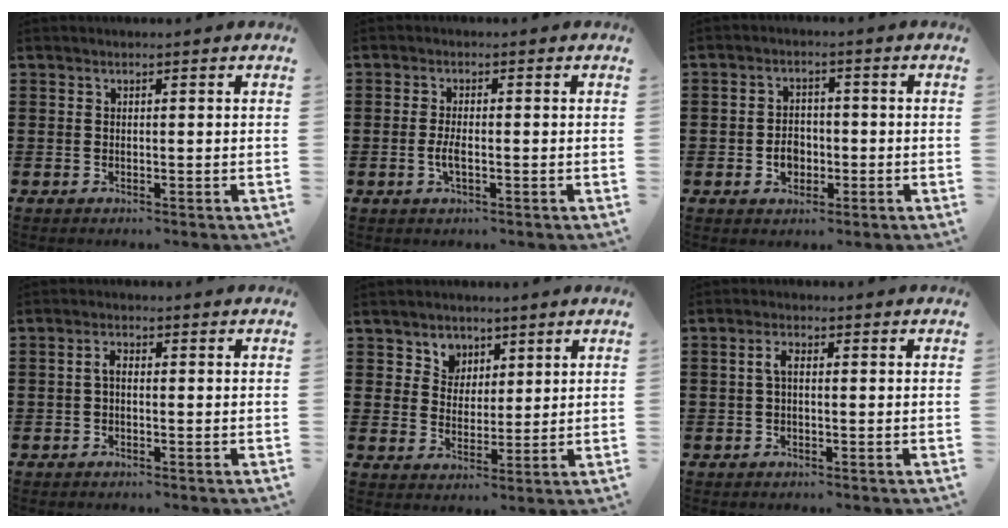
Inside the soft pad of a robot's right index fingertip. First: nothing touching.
{"total": 2.6, "force": [-0.7, 0.7, 2.4], "torque": [-0.051, -0.003, -0.015]}
{"total": 3.5, "force": [-1.0, 2.7, 2.0], "torque": [-0.034, 0.001, -0.021]}
{"total": 1.6, "force": [-0.4, 0.6, 1.4], "torque": [-0.036, -0.001, -0.010]}
{"total": 4.2, "force": [2.4, 3.4, 0.1], "torque": [-0.024, 0.009, 0.043]}
{"total": 2.1, "force": [0.0, 0.8, 2.0], "torque": [-0.046, 0.001, -0.004]}